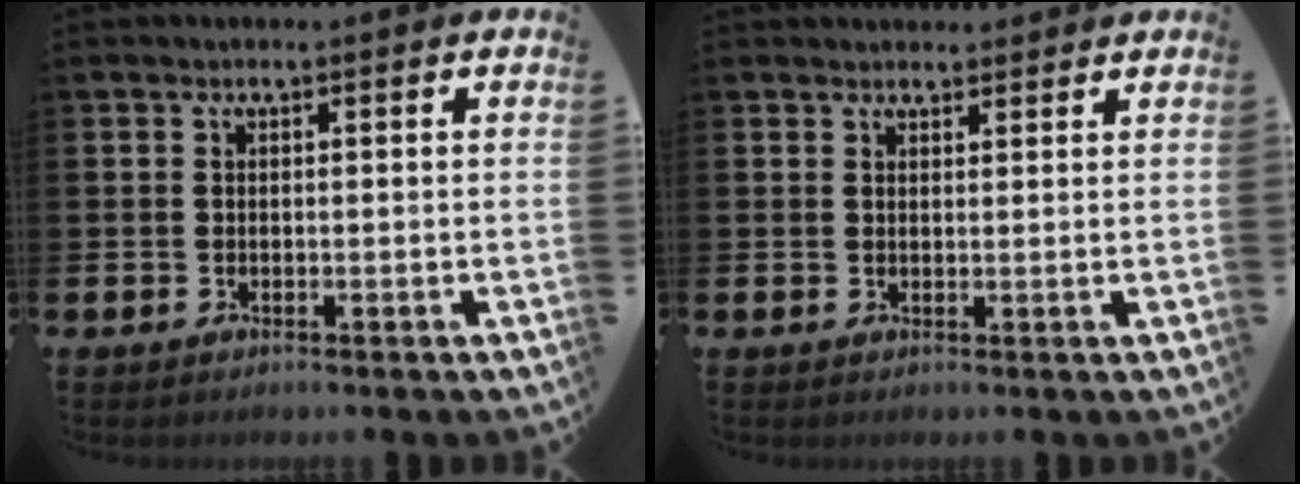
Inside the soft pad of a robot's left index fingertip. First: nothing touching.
{"total": 1.9, "force": [1.8, 0.5, -0.1], "torque": [0.010, -0.006, 0.033]}